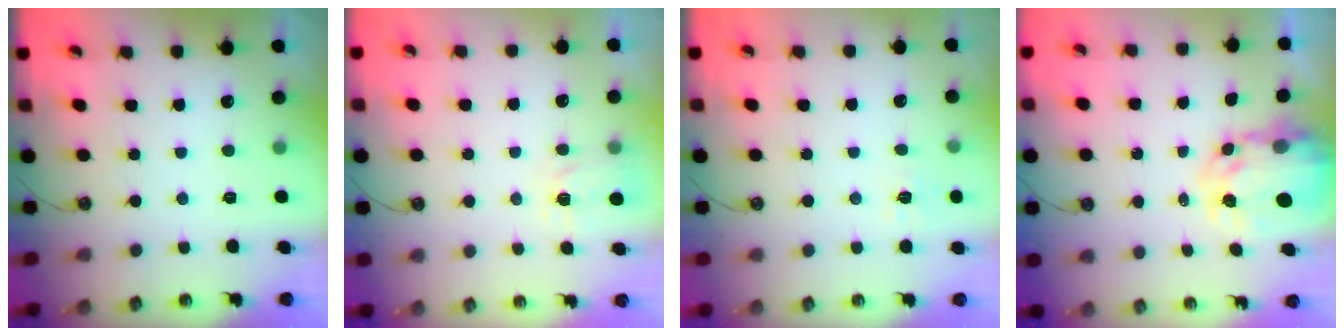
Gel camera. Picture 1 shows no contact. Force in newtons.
{"total": 5.7, "press": 5.7, "slide": 0.6}
{"total": 5.8, "press": 5.7, "slide": 0.5}
{"total": 7.0, "press": 7.0, "slide": 0.6}